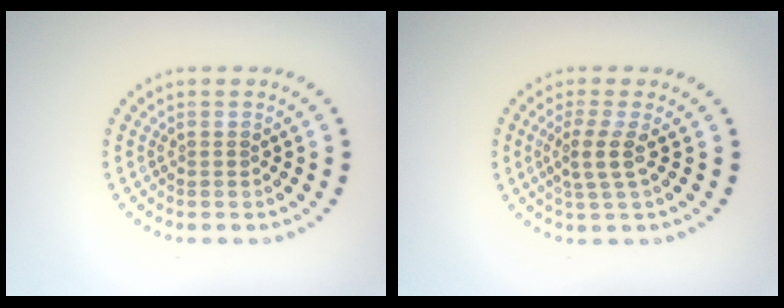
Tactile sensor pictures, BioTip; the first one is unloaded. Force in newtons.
{"total": 2.2, "press": 1.7, "slide": 1.4}